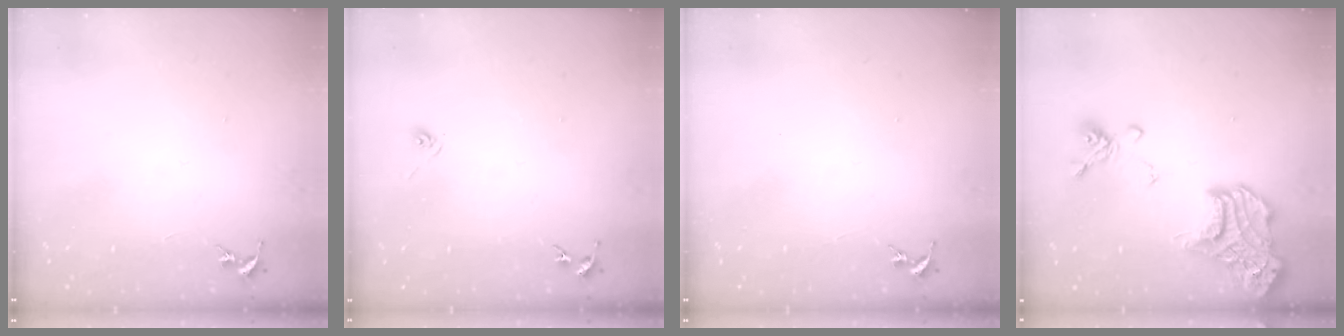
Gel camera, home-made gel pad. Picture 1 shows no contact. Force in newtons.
{"total": 3.1, "press": 2.6, "slide": 1.7}
{"total": 0.0}
{"total": 20.3, "press": 20.2, "slide": 1.7}